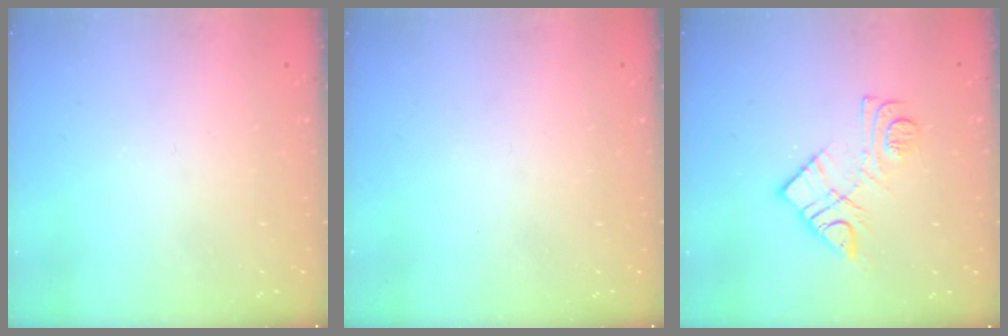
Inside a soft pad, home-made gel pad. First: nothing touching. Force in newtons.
{"total": 0.0}
{"total": 10.2, "press": 10.2, "slide": 0.5}